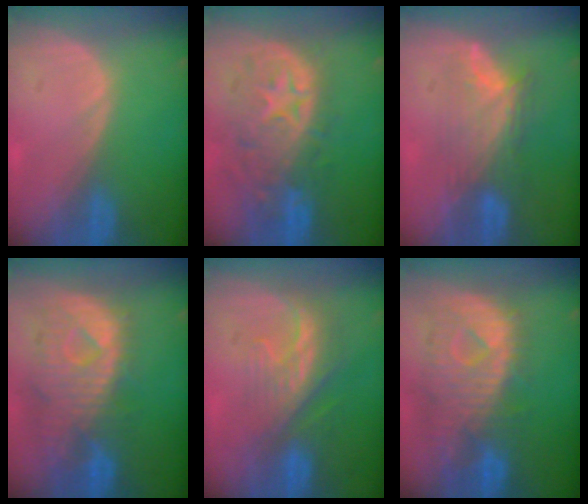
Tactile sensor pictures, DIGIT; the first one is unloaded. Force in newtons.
{"total": 11.0, "press": 9.7, "slide": 5.1}
{"total": 7.0, "press": 6.8, "slide": 1.9}
{"total": 11.4, "press": 9.8, "slide": 5.8}
{"total": 8.3, "press": 7.3, "slide": 3.8}
{"total": 11.0, "press": 9.7, "slide": 5.2}